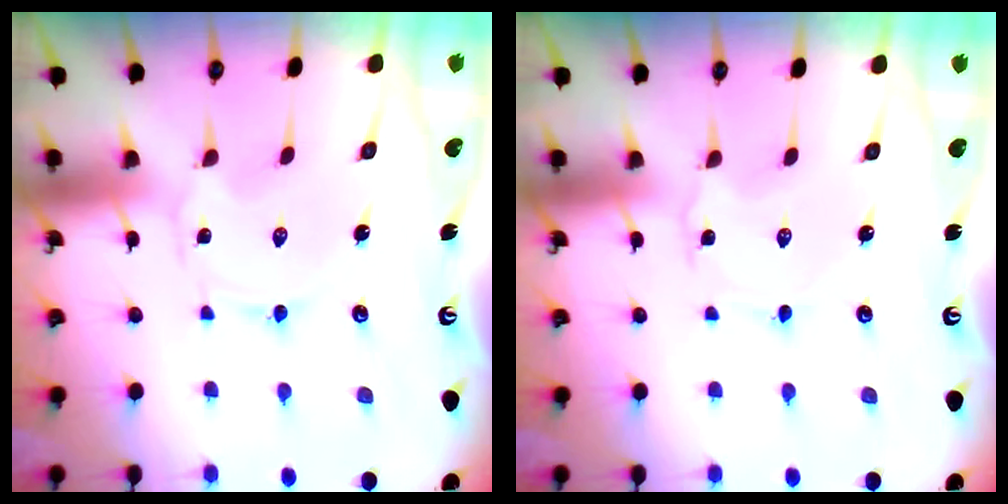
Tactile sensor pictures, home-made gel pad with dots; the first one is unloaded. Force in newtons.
{"total": 2.0, "press": 2.0, "slide": 0.4}